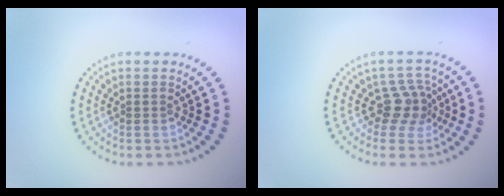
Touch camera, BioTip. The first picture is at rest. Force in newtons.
{"total": 2.9, "press": 2.2, "slide": 1.8}